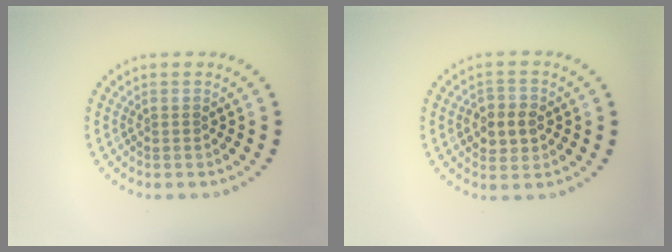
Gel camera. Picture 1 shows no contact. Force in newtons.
{"total": 2.9, "press": 2.8, "slide": 0.3}